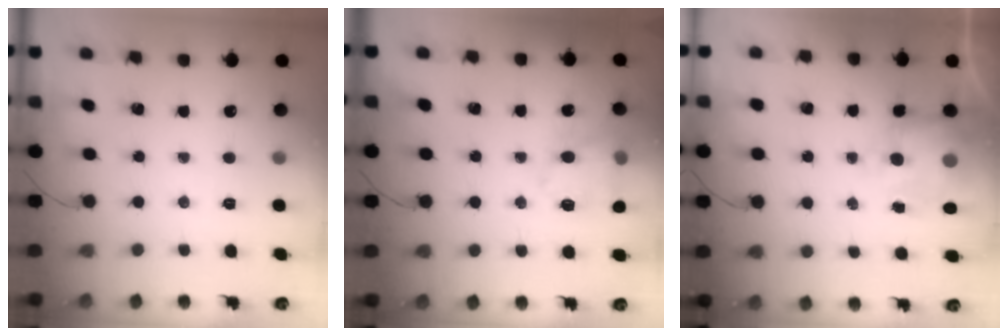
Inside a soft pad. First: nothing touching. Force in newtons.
{"total": 14.0, "press": 13.8, "slide": 2.2}
{"total": 6.9, "press": 6.8, "slide": 1.2}